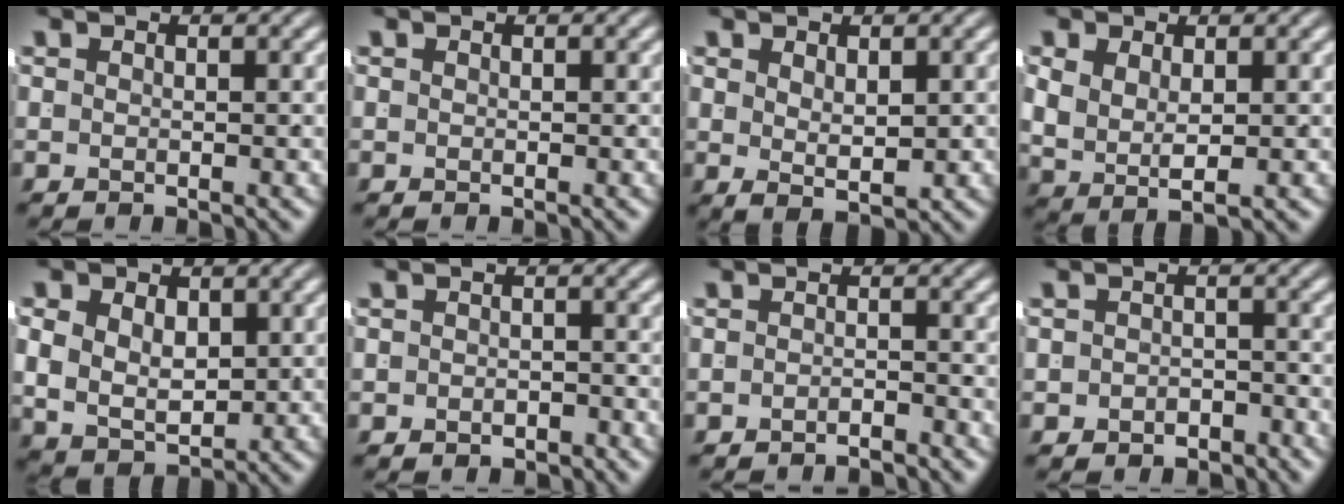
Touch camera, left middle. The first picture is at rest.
{"total": 0.0}
{"total": 2.2, "force": [0.2, 0.0, 2.1], "torque": [-0.028, -0.017, 0.021]}
{"total": 5.1, "force": [-0.2, 3.5, 3.6], "torque": [-0.093, -0.025, 0.010]}
{"total": 6.7, "force": [0.0, 5.4, 4.0], "torque": [-0.086, -0.028, 0.011]}
{"total": 1.5, "force": [-1.5, 0.4, 0.0], "torque": [0.003, -0.007, -0.020]}
{"total": 2.0, "force": [-2.0, -0.5, -0.1], "torque": [0.008, -0.004, -0.032]}
{"total": 2.5, "force": [-2.3, 0.9, -0.2], "torque": [0.007, -0.008, -0.037]}